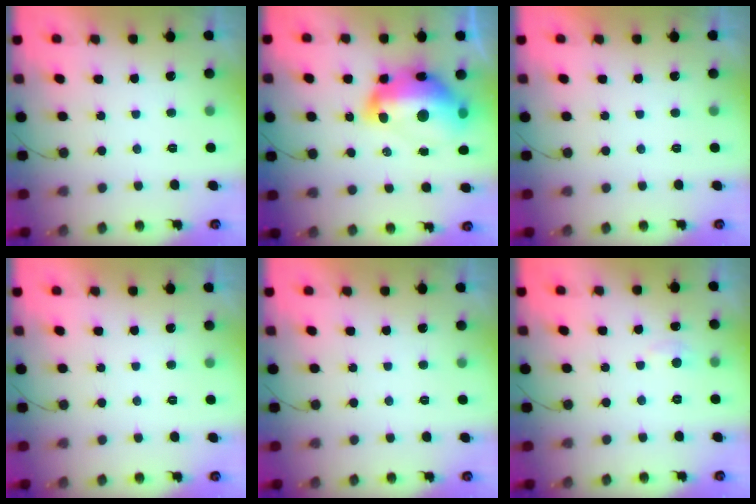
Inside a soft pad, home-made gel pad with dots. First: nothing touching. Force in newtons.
{"total": 20.2, "press": 20.1, "slide": 2.3}
{"total": 0.0}
{"total": 0.0}
{"total": 0.0}
{"total": 3.8, "press": 3.8, "slide": 0.5}